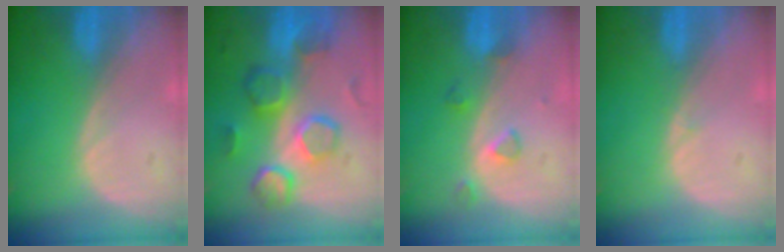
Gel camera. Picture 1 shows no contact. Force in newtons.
{"total": 10.4, "press": 9.0, "slide": 5.1}
{"total": 3.0, "press": 2.8, "slide": 0.9}
{"total": 0.6, "press": 0.2, "slide": 0.5}